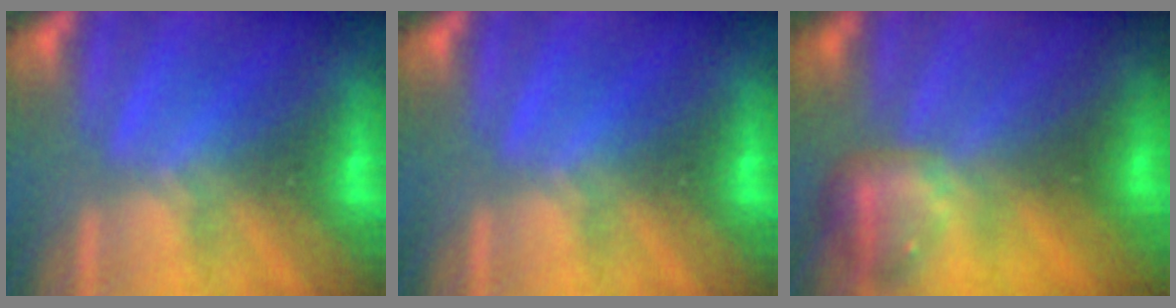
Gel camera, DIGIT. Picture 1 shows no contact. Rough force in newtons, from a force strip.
{"total": 0.0}
{"total": 6.5}